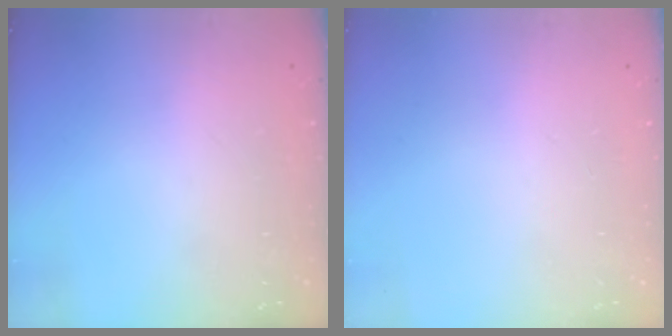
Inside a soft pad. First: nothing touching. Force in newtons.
{"total": 0.0}